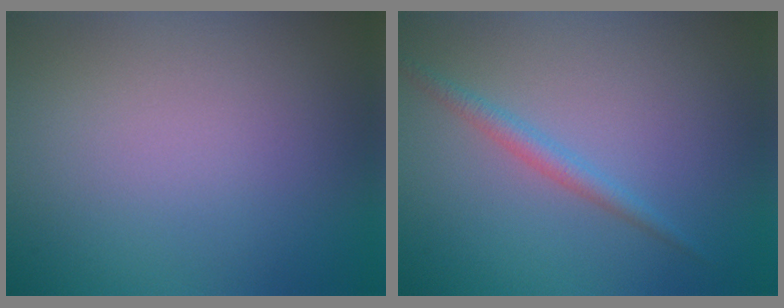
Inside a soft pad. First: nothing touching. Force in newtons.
{"total": 1.7, "press": 1.7, "slide": 0.1}